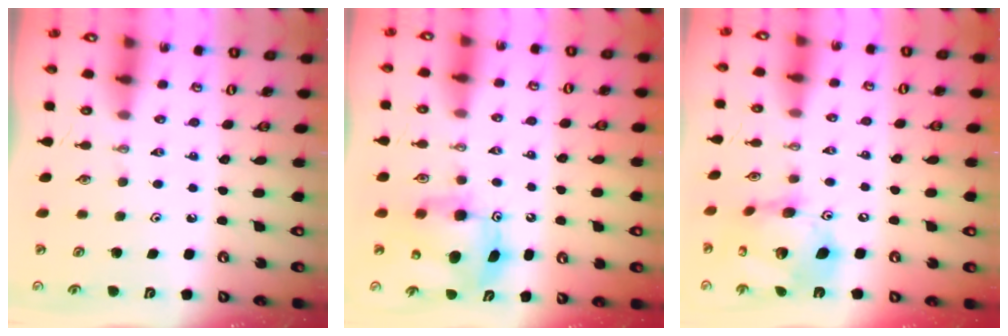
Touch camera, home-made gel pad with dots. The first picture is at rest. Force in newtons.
{"total": 9.4, "press": 9.4, "slide": 0.8}
{"total": 17.1, "press": 17.0, "slide": 1.8}